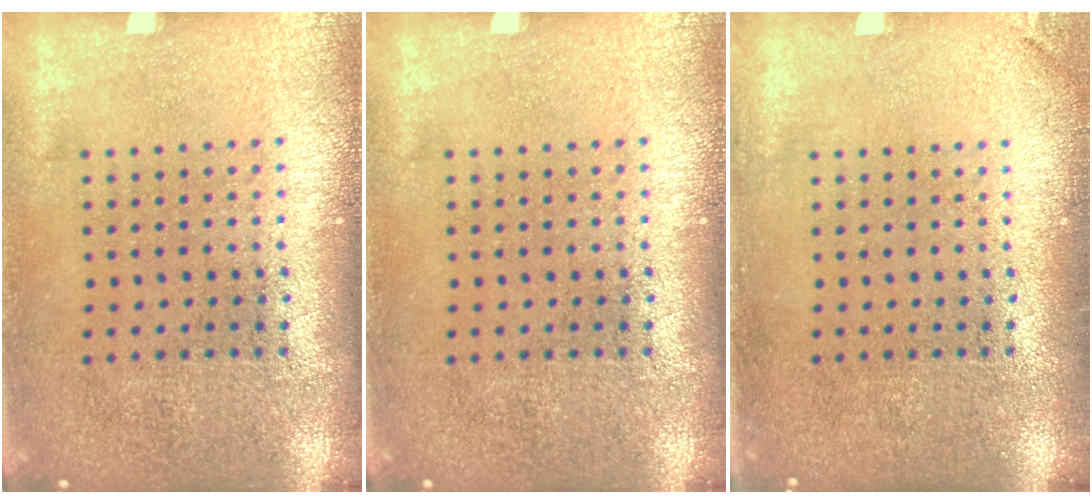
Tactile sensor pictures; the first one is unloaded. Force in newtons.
{"total": 0.0}
{"total": 1.1, "press": 1.1, "slide": 0.3}